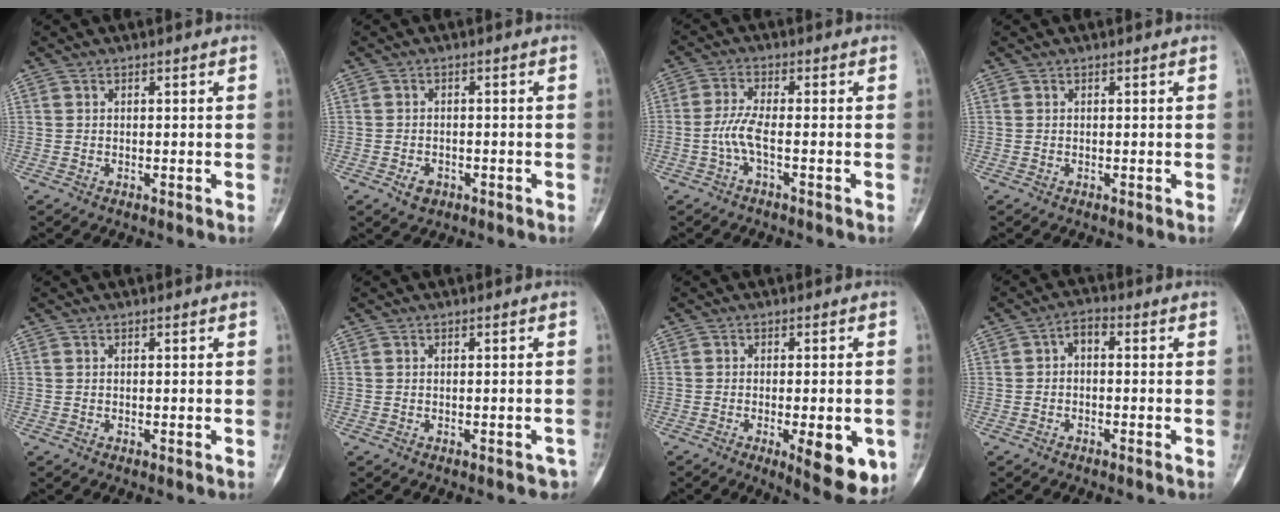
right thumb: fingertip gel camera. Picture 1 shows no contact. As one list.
[{"total": 2.7, "force": [-1.3, 1.9, 1.4], "torque": [-0.019, 0.005, -0.015]}, {"total": 4.3, "force": [-1.5, 0.8, 4.0], "torque": [-0.099, 0.011, -0.034]}, {"total": 0.0}, {"total": 0.0}, {"total": 2.4, "force": [-1.9, 1.2, 0.9], "torque": [0.000, 0.015, -0.017]}, {"total": 10.8, "force": [-3.5, 3.4, 9.6], "torque": [-0.112, -0.010, -0.037]}, {"total": 2.9, "force": [-0.3, 1.5, 2.5], "torque": [-0.036, 0.016, -0.017]}]